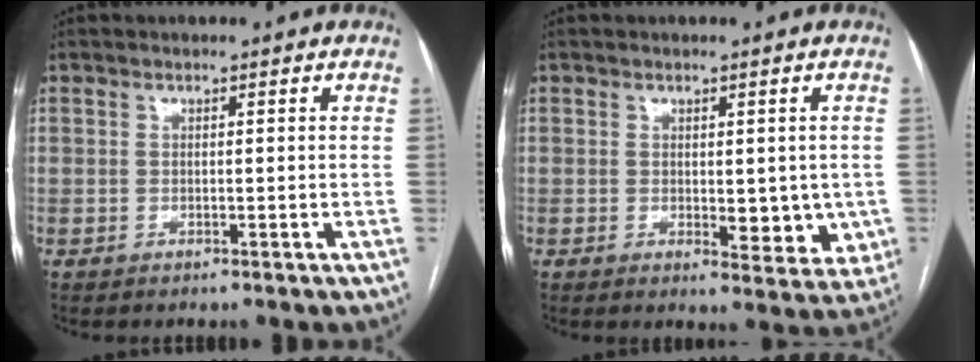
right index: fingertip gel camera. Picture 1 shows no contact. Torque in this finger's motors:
{"motor_torque": [0.13, 0.32, 0.18, 0.07]}